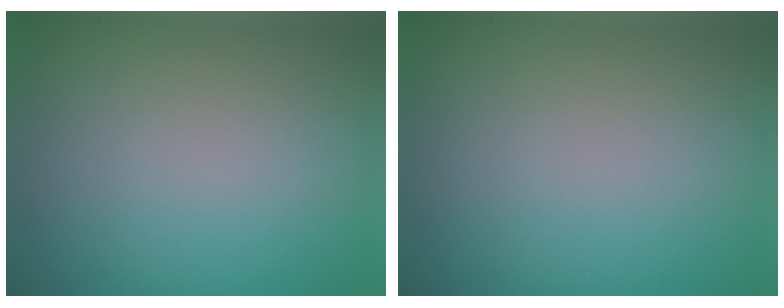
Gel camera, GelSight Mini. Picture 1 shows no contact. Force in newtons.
{"total": 0.0}